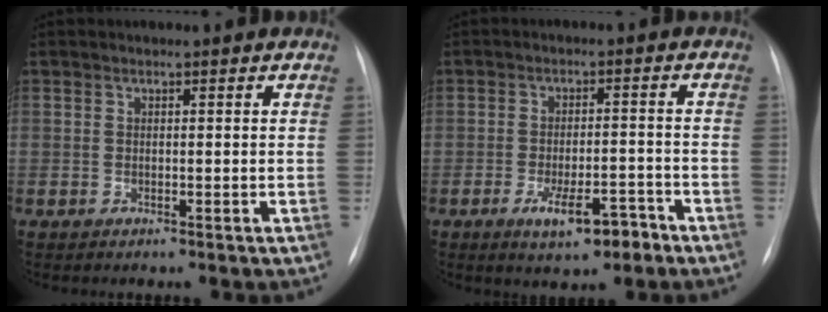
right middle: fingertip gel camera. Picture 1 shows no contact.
{"total": 6.6, "force": [-4.0, 2.0, 4.9], "torque": [-0.079, -0.002, -0.057]}